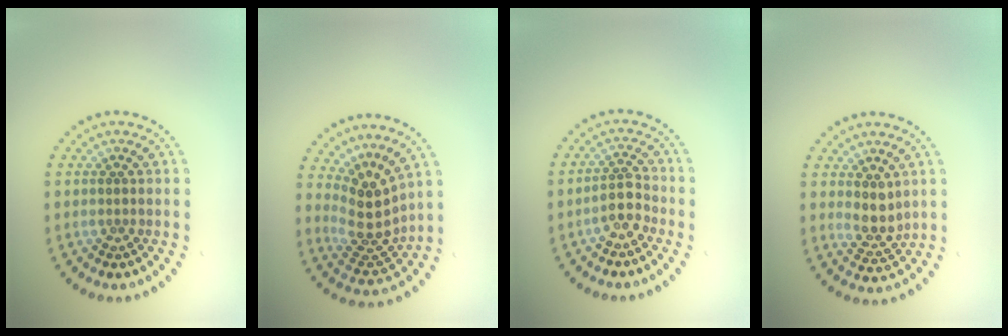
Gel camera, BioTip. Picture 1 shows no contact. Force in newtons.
{"total": 3.8, "press": 2.8, "slide": 2.6}
{"total": 2.5, "press": 2.2, "slide": 1.1}
{"total": 2.4, "press": 2.0, "slide": 1.3}